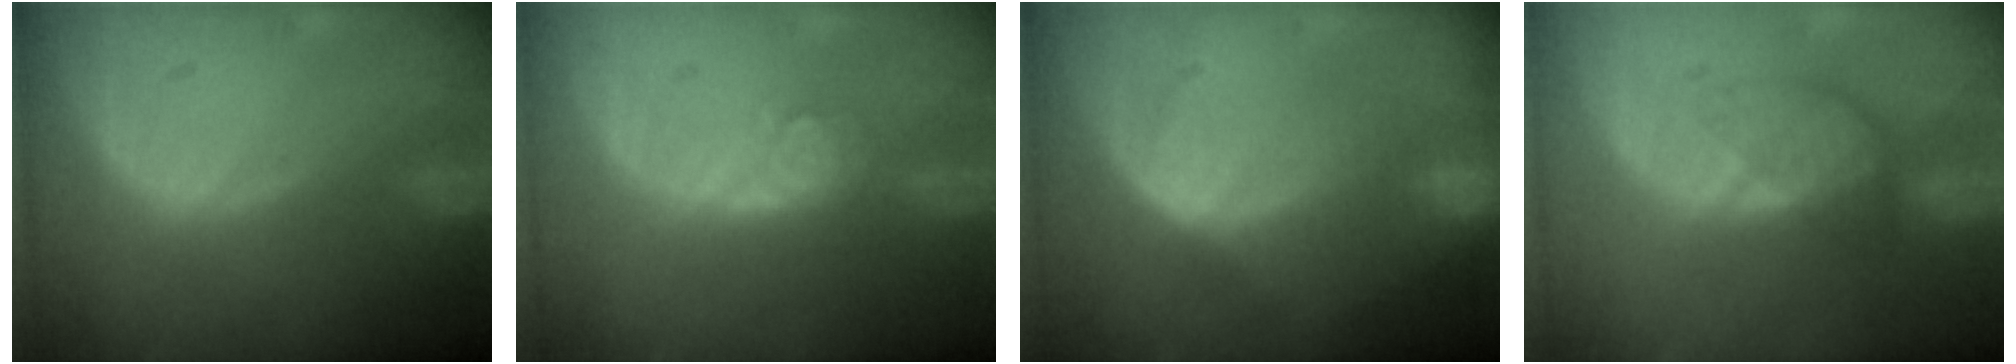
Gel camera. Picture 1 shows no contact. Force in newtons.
{"total": 4.2, "press": 3.8, "slide": 1.7}
{"total": 8.1, "press": 7.5, "slide": 3.1}
{"total": 4.4, "press": 3.9, "slide": 2.0}